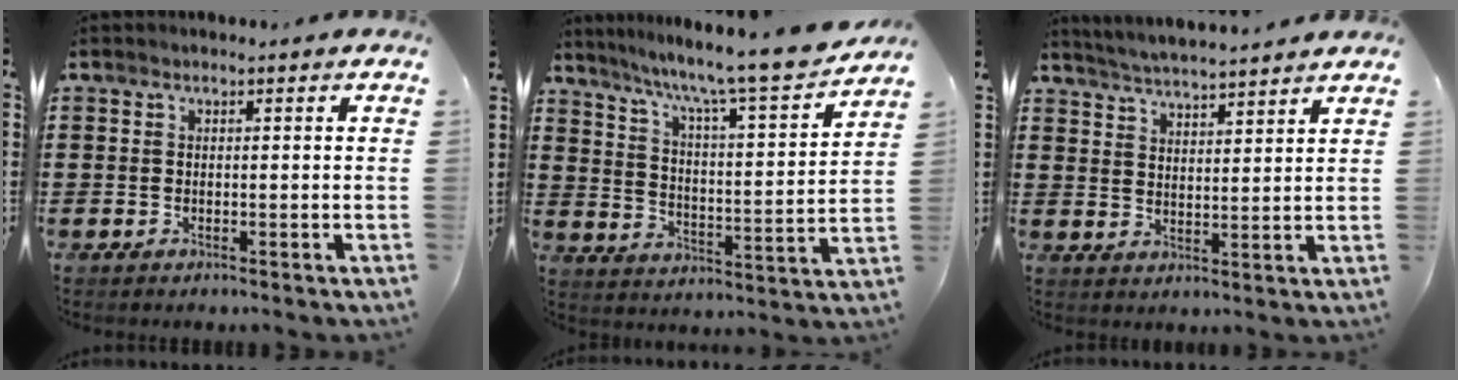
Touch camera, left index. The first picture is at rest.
{"total": 8.6, "force": [7.4, -0.4, 4.3], "torque": [-0.105, -0.062, 0.114]}
{"total": 4.1, "force": [4.1, -0.7, 0.3], "torque": [-0.022, -0.024, 0.070]}